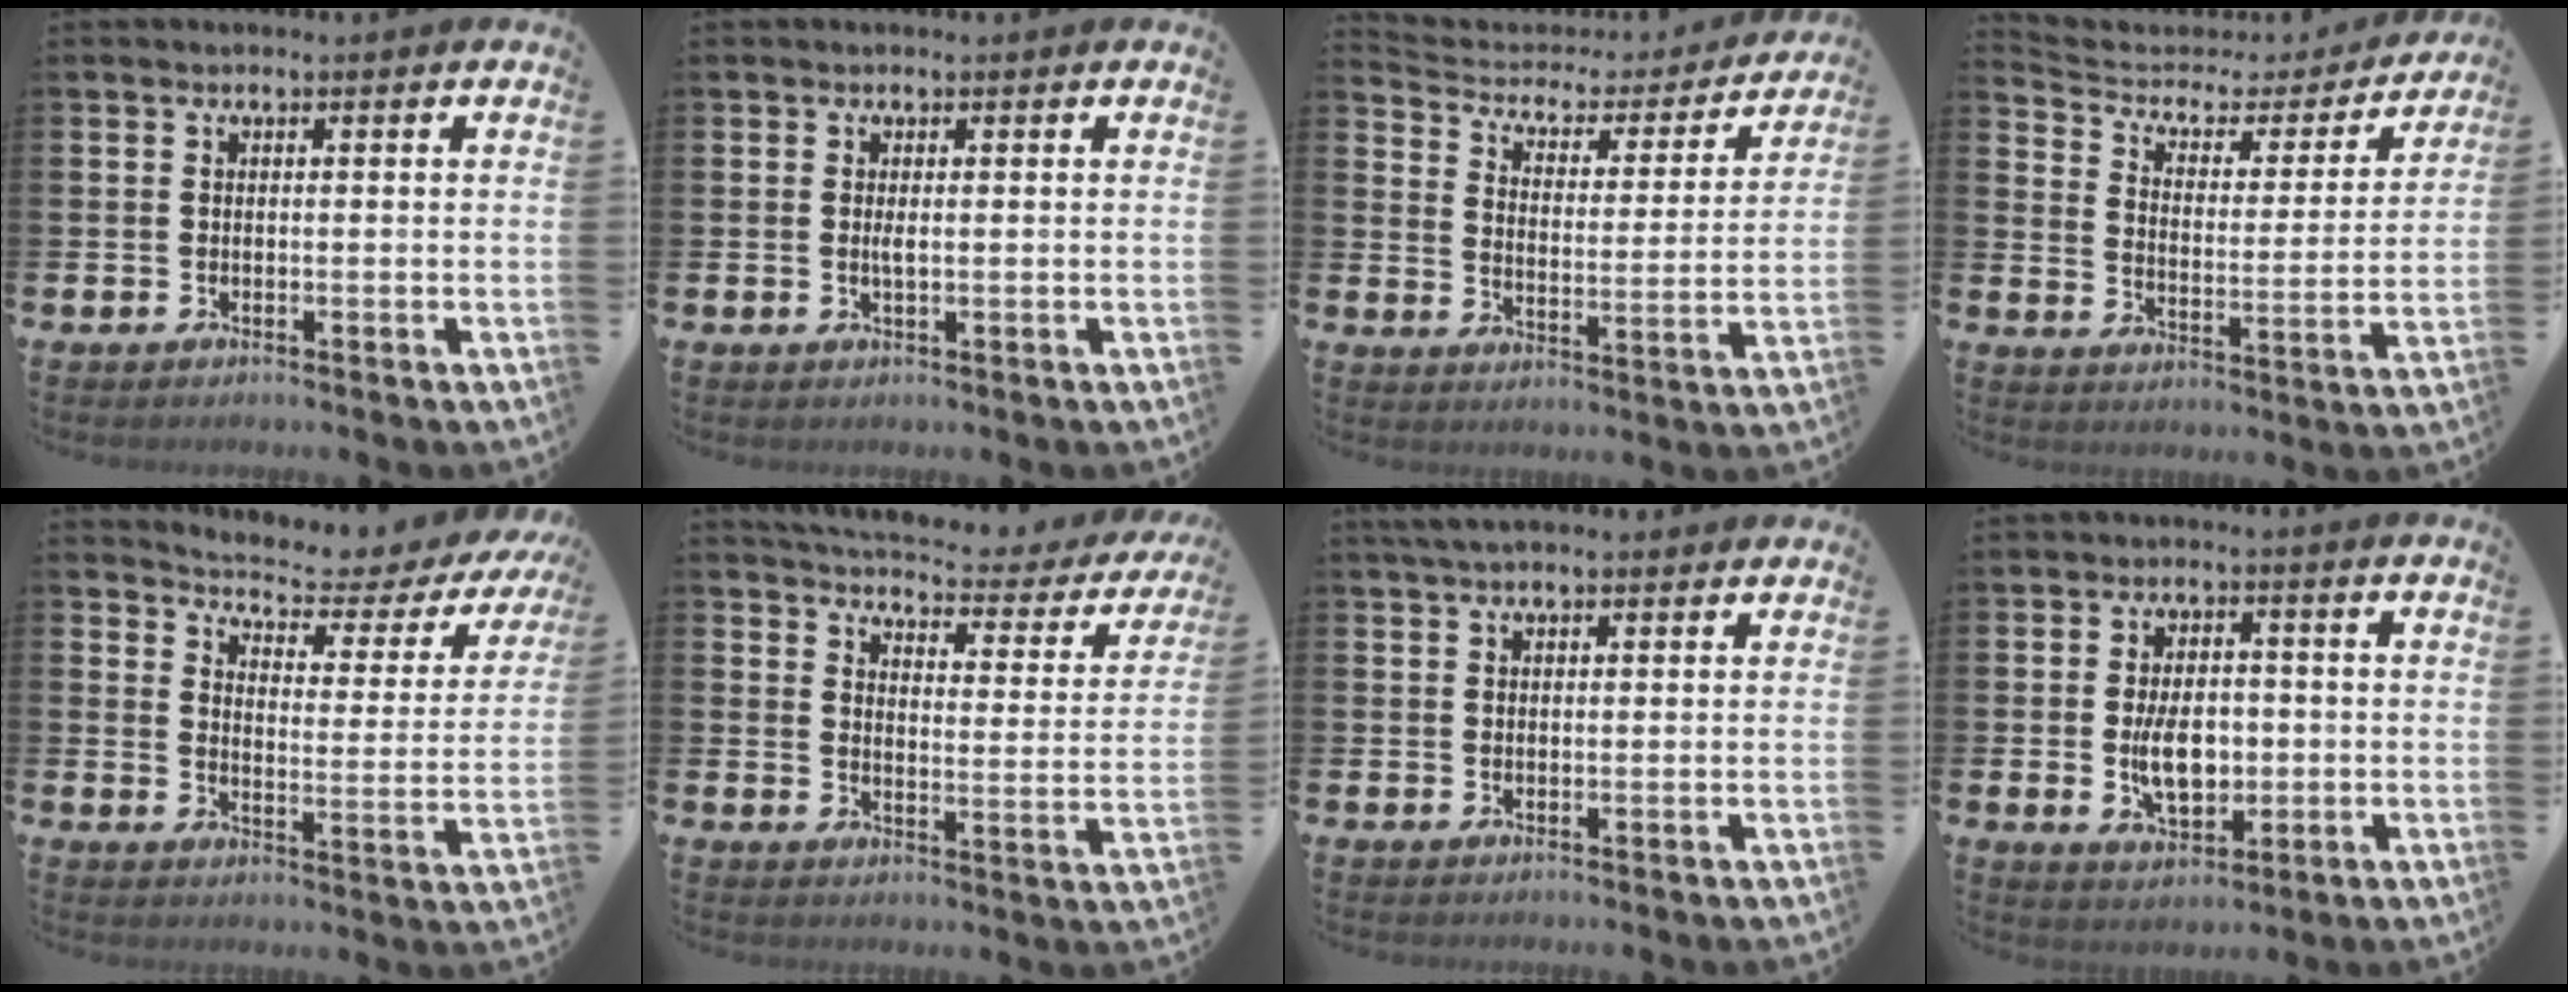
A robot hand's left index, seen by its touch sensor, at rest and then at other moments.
{"total": 1.0, "force": [0.1, 0.2, 1.0], "torque": [-0.018, 0.000, 0.001]}
{"total": 4.3, "force": [3.5, 2.2, 1.1], "torque": [-0.050, -0.029, 0.052]}
{"total": 4.9, "force": [3.8, 2.7, 1.6], "torque": [-0.062, -0.029, 0.055]}
{"total": 4.4, "force": [4.1, 0.9, 1.3], "torque": [-0.047, -0.039, 0.059]}
{"total": 4.8, "force": [4.5, 0.7, 1.4], "torque": [-0.049, -0.038, 0.070]}
{"total": 2.8, "force": [2.4, 0.7, 1.2], "torque": [-0.026, 0.001, 0.044]}
{"total": 6.3, "force": [-0.5, 3.8, 4.9], "torque": [-0.082, 0.002, -0.014]}